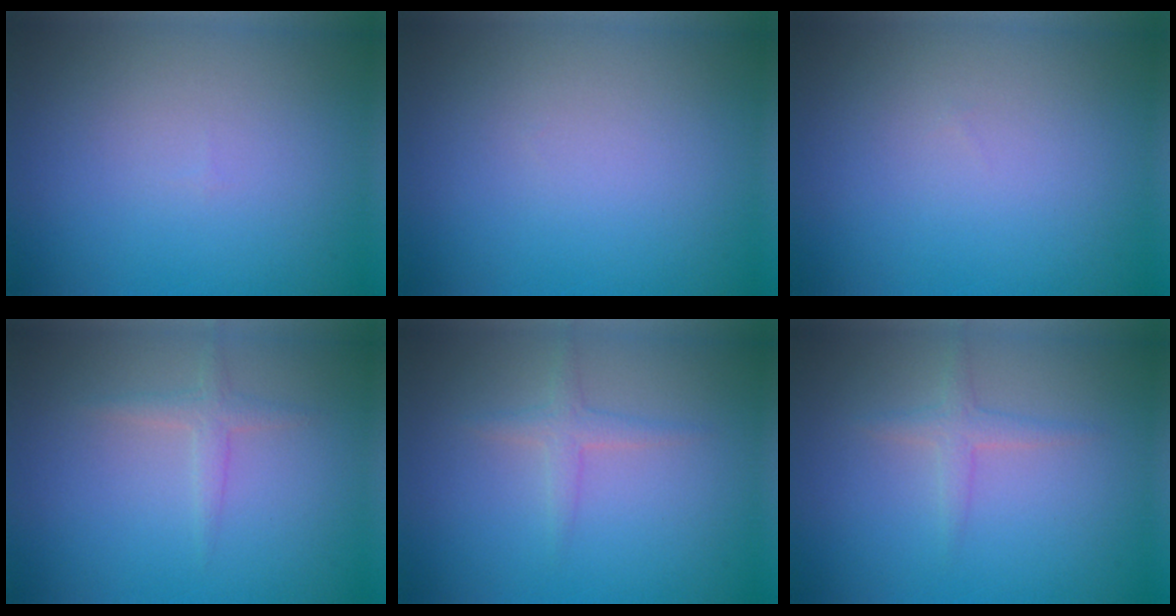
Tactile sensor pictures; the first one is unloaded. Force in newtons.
{"total": 0.0}
{"total": 0.0}
{"total": 1.5, "press": 1.5, "slide": 0.1}
{"total": 1.5, "press": 1.5, "slide": 0.1}
{"total": 1.5, "press": 1.5, "slide": 0.1}